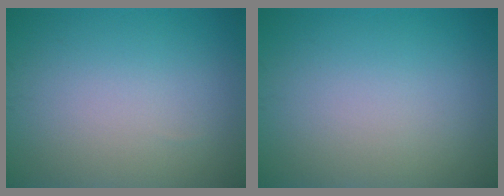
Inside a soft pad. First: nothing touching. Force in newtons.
{"total": 0.0}